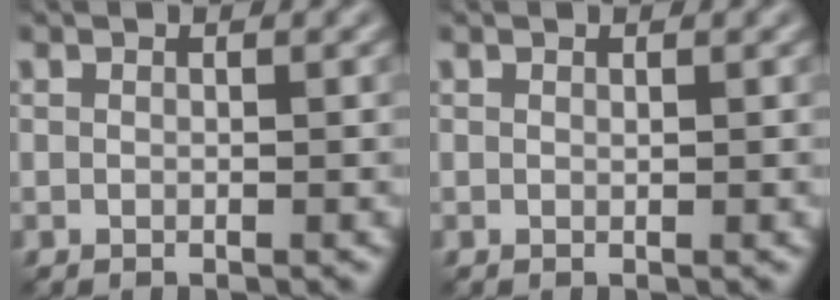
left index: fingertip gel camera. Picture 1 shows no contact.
{"total": 0.0}